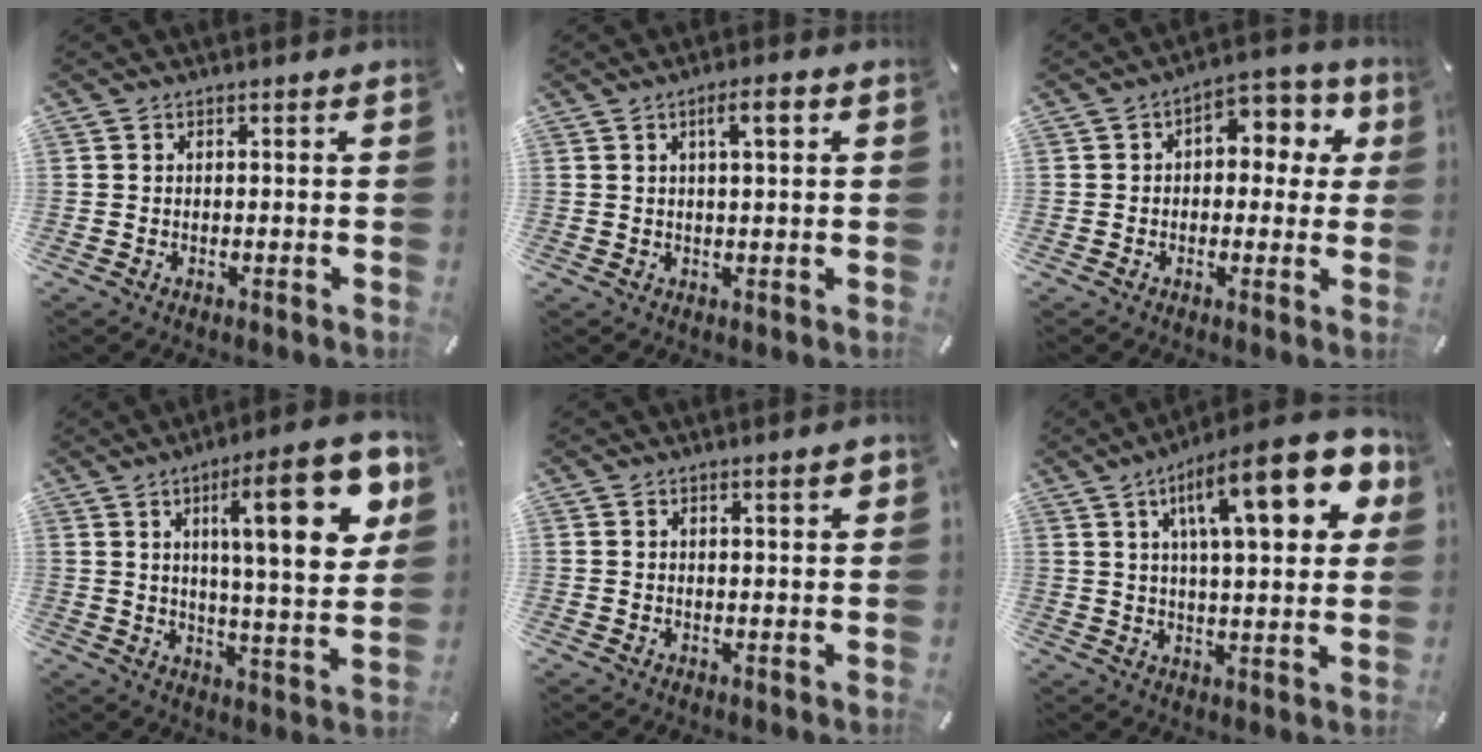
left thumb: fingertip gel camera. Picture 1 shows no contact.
{"total": 4.6, "force": [1.7, 0.9, 4.1], "torque": [-0.068, -0.002, 0.022]}
{"total": 7.7, "force": [1.8, 5.2, 5.4], "torque": [-0.063, -0.010, 0.022]}
{"total": 21.1, "force": [7.8, 5.6, 18.7], "torque": [-0.266, -0.031, 0.105]}
{"total": 2.4, "force": [1.3, 0.4, 2.0], "torque": [-0.033, -0.001, 0.019]}
{"total": 20.7, "force": [8.8, 6.3, 17.7], "torque": [-0.277, -0.023, 0.128]}